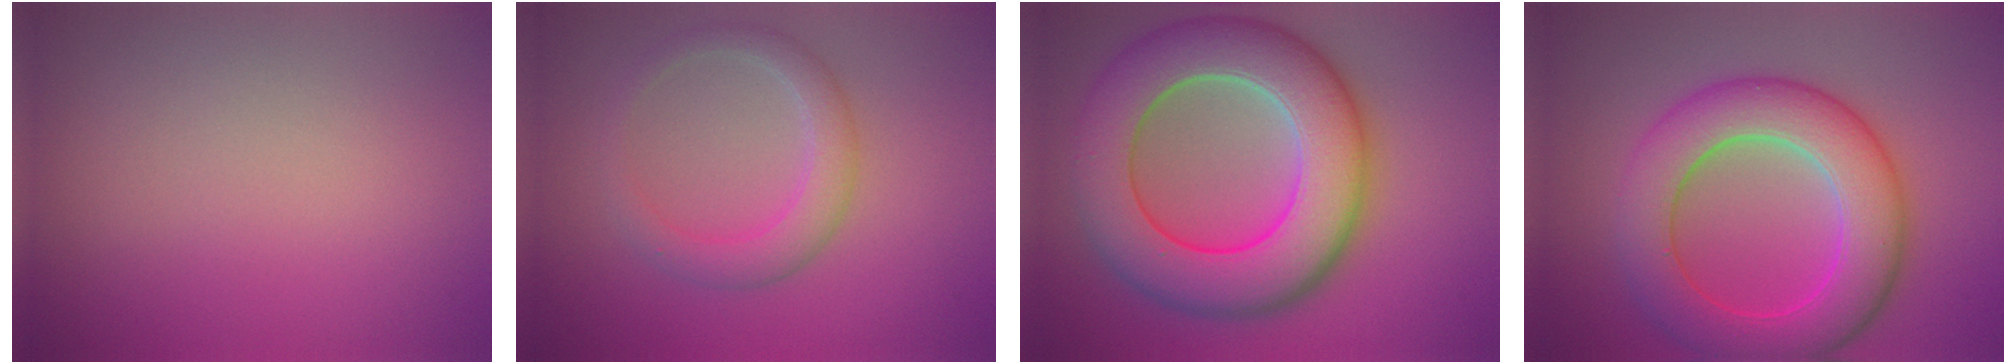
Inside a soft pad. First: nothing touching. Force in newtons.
{"total": 2.9, "press": 2.9, "slide": 0.2}
{"total": 11.7, "press": 11.7, "slide": 0.4}
{"total": 8.7, "press": 8.7, "slide": 0.2}